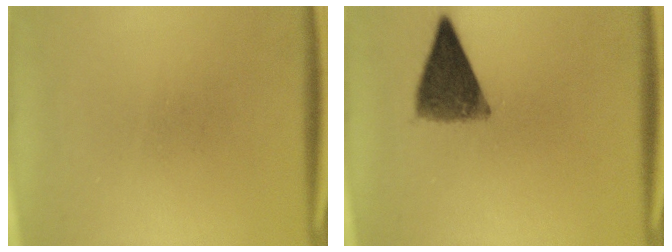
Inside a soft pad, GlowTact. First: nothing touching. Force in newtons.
{"total": 8.3}